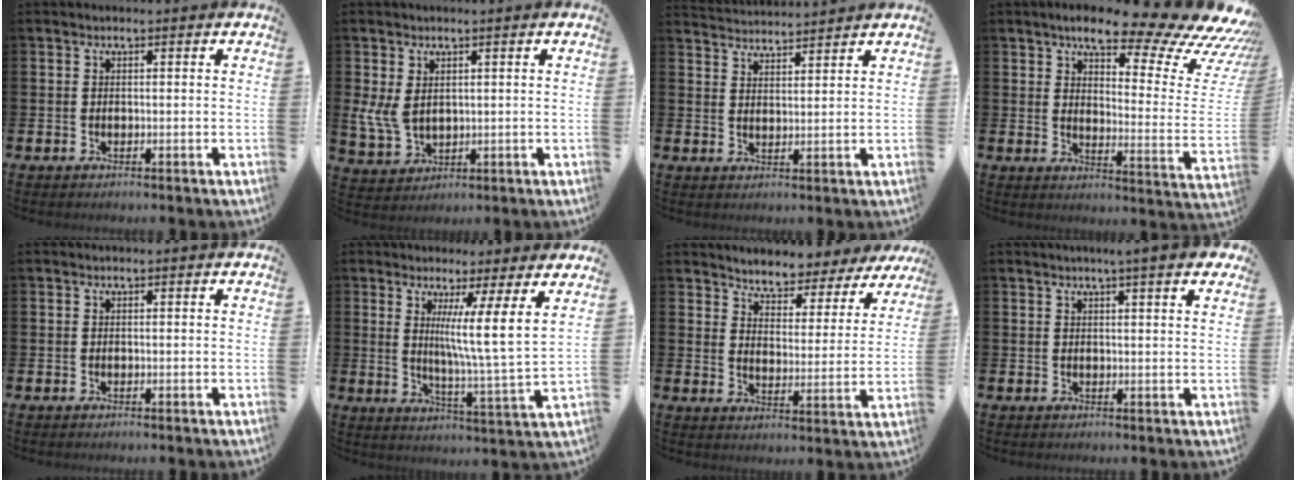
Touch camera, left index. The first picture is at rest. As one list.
[{"total": 4.0, "force": [1.6, 2.7, 2.5], "torque": [-0.056, -0.001, 0.027]}, {"total": 3.3, "force": [3.3, -0.1, -0.3], "torque": [0.002, -0.026, 0.059]}, {"total": 12.8, "force": [10.1, 3.7, 7.0], "torque": [-0.109, -0.080, 0.160]}, {"total": 0.0}, {"total": 7.3, "force": [4.8, -0.9, 5.4], "torque": [-0.081, -0.062, 0.070]}, {"total": 4.7, "force": [4.5, 1.0, -0.1], "torque": [-0.026, -0.040, 0.074]}, {"total": 3.3, "force": [2.7, 0.0, 2.0], "torque": [-0.023, -0.013, 0.042]}]